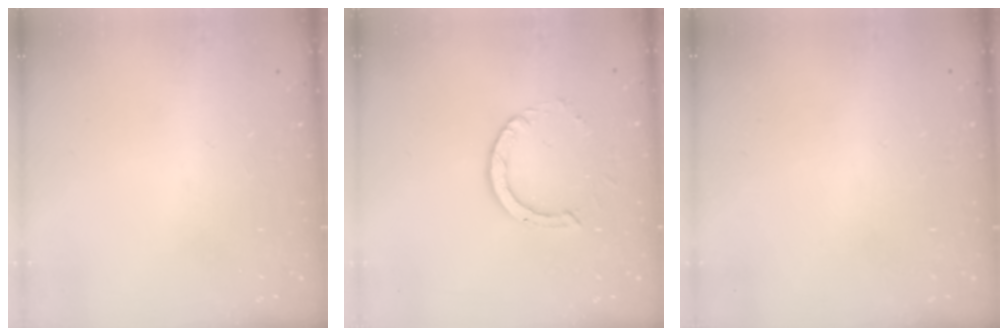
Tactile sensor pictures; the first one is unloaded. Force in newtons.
{"total": 4.7, "press": 4.7, "slide": 0.4}
{"total": 2.6, "press": 2.6, "slide": 0.2}